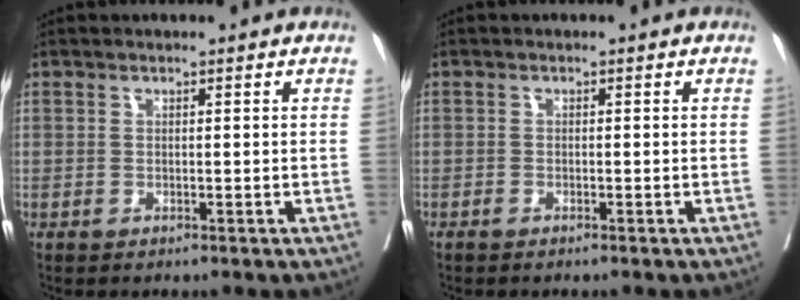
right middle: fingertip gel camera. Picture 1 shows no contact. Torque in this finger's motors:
{"motor_torque": [-0.31, 0.16, -0.07, -0.01]}